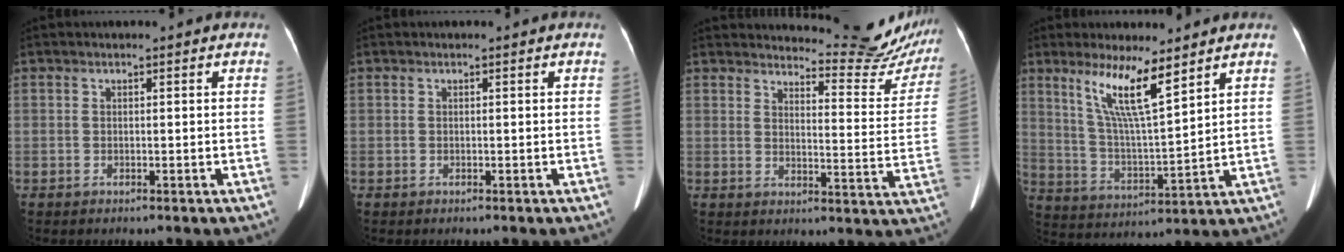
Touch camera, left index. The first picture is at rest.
{"total": 0.0}
{"total": 14.6, "force": [14.5, 1.3, 1.6], "torque": [-0.004, -0.086, 0.155]}
{"total": 9.9, "force": [6.4, 0.7, 7.6], "torque": [-0.148, -0.006, 0.125]}